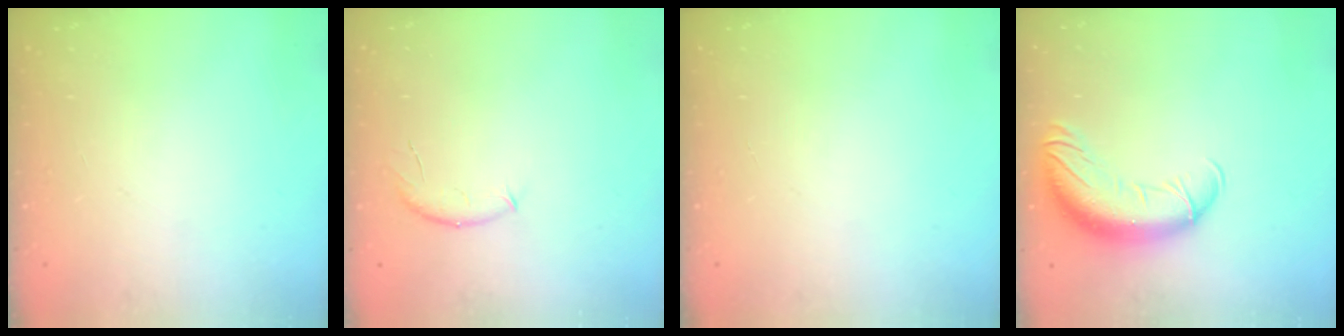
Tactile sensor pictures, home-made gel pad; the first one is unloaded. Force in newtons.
{"total": 6.1, "press": 6.0, "slide": 1.0}
{"total": 0.0}
{"total": 14.8, "press": 14.3, "slide": 3.6}